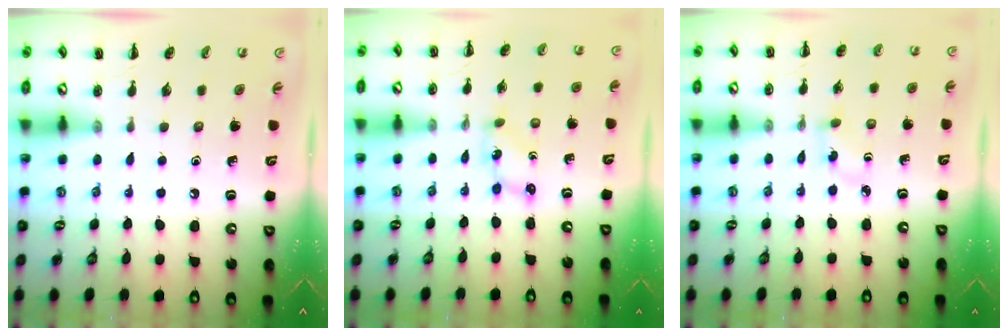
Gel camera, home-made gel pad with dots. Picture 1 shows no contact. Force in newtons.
{"total": 1.8, "press": 1.8, "slide": 0.3}
{"total": 2.4, "press": 2.2, "slide": 0.9}